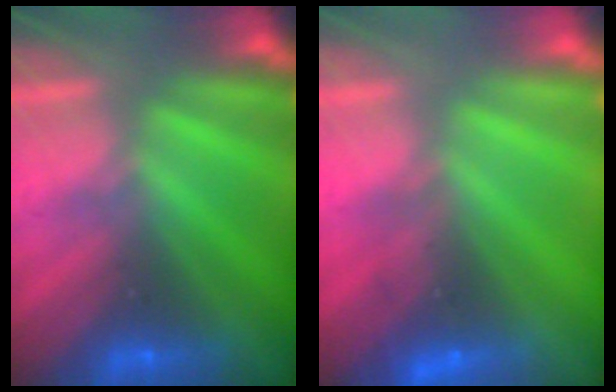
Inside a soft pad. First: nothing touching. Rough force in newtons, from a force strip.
{"total": 2.3}